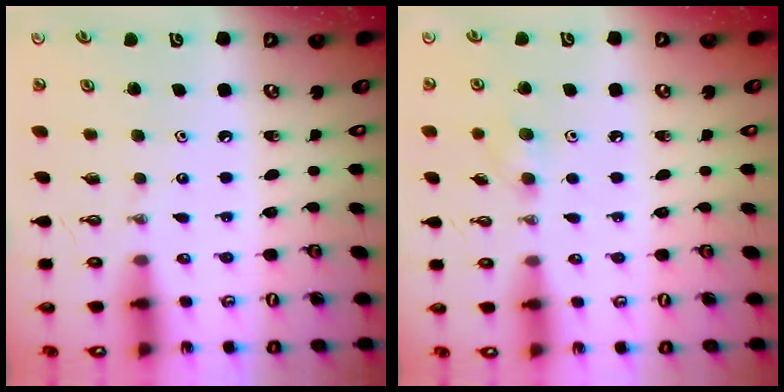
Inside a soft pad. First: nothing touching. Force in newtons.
{"total": 6.4, "press": 6.3, "slide": 1.1}